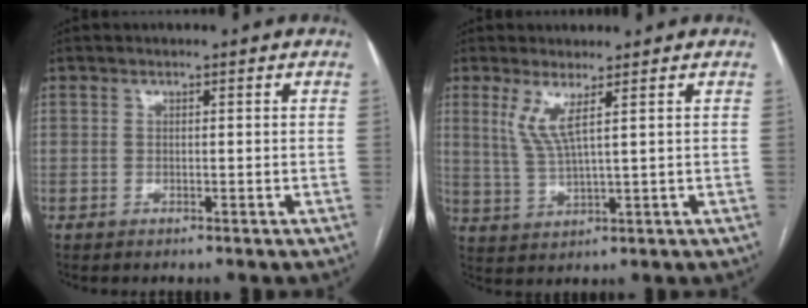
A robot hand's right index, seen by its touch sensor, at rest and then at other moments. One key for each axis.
{"total": 4.8, "fx": 2.2, "fy": -0.1, "fz": 4.3, "tx": -0.095, "ty": -0.007, "tz": 0.052}